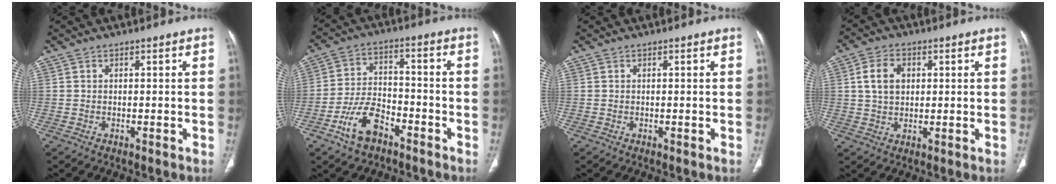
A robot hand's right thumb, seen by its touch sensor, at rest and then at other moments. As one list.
[{"total": 9.6, "force": [-5.6, 5.3, 5.8], "torque": [-0.101, 0.036, -0.104]}, {"total": 0.0}, {"total": 6.6, "force": [1.5, 4.8, 4.3], "torque": [-0.063, 0.000, 0.027]}]